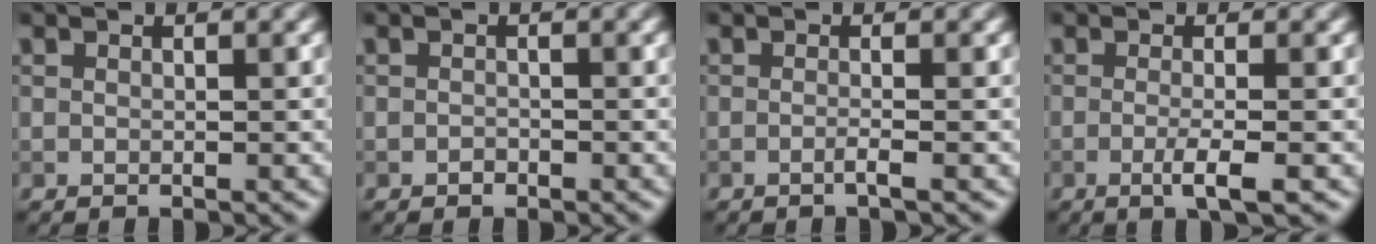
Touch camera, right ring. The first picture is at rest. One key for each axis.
{"total": 0.6, "fx": -0.5, "fy": 0.4, "fz": 0.2, "tx": -0.003, "ty": -0.006, "tz": -0.011}
{"total": 1.1, "fx": -0.6, "fy": 0.2, "fz": 1.0, "tx": -0.015, "ty": -0.004, "tz": -0.018}
{"total": 2.7, "fx": -0.9, "fy": 0.5, "fz": 2.5, "tx": -0.041, "ty": -0.006, "tz": -0.022}